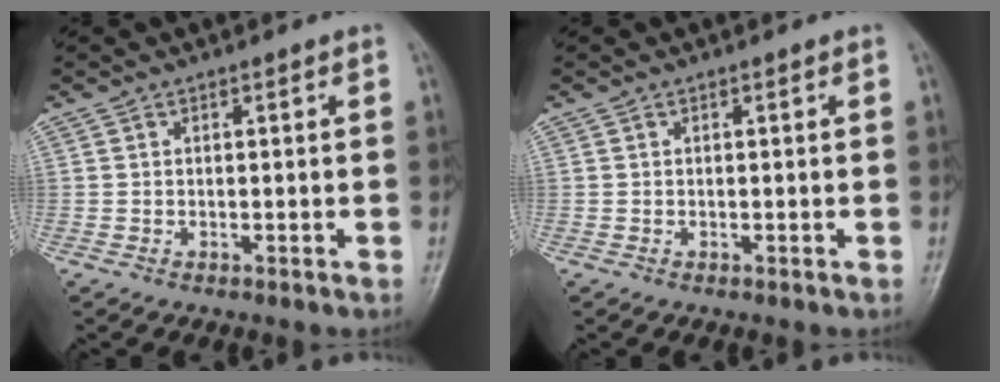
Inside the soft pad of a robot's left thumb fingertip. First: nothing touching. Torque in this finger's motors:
{"motor_torque": [-0.08, 0.08, -0.03, -0.03, 0.00]}